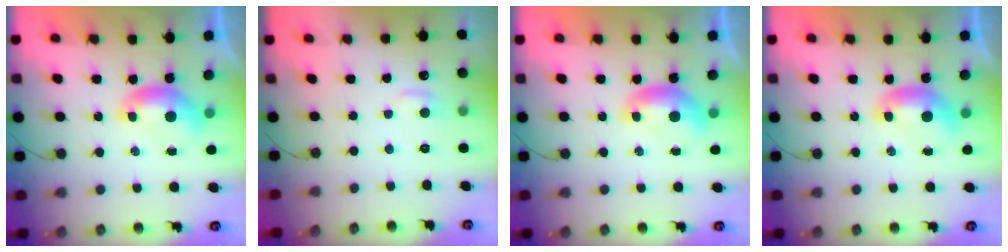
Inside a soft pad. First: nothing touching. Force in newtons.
{"total": 0.9, "press": 0.7, "slide": 0.6}
{"total": 0.0}
{"total": 0.0}